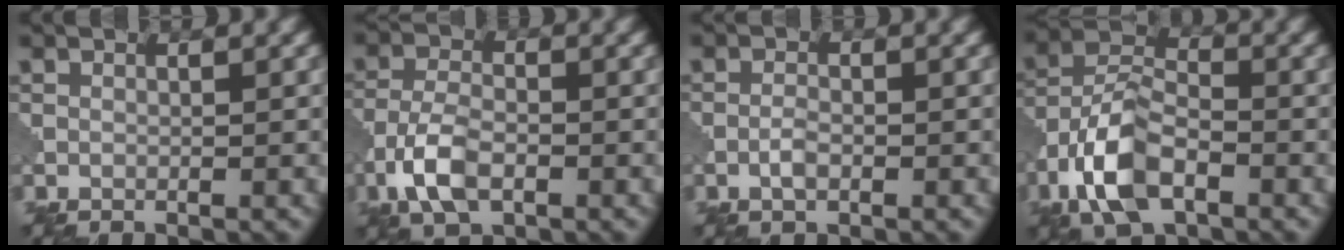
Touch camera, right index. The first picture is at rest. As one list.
[{"total": 4.9, "force": [-2.3, 2.5, 3.5], "torque": [-0.075, 0.000, -0.051]}, {"total": 1.5, "force": [-0.7, 0.6, 1.2], "torque": [-0.024, 0.001, -0.017]}, {"total": 7.8, "force": [-3.8, 4.0, 5.6], "torque": [-0.119, 0.007, -0.087]}]